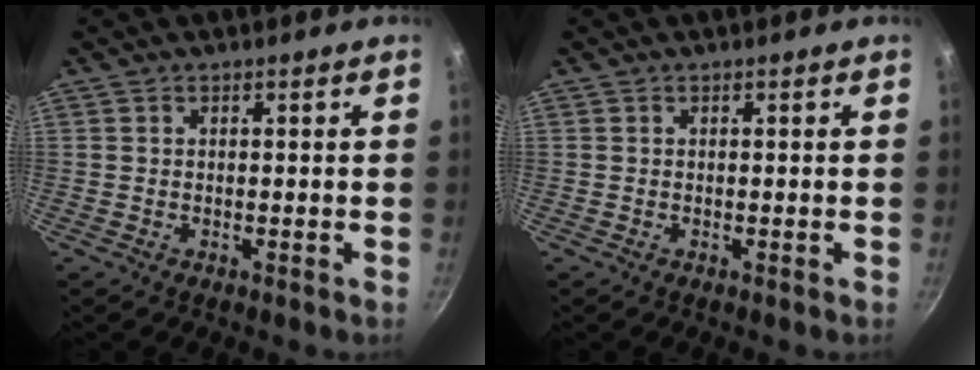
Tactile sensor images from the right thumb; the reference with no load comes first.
{"total": 0.0}